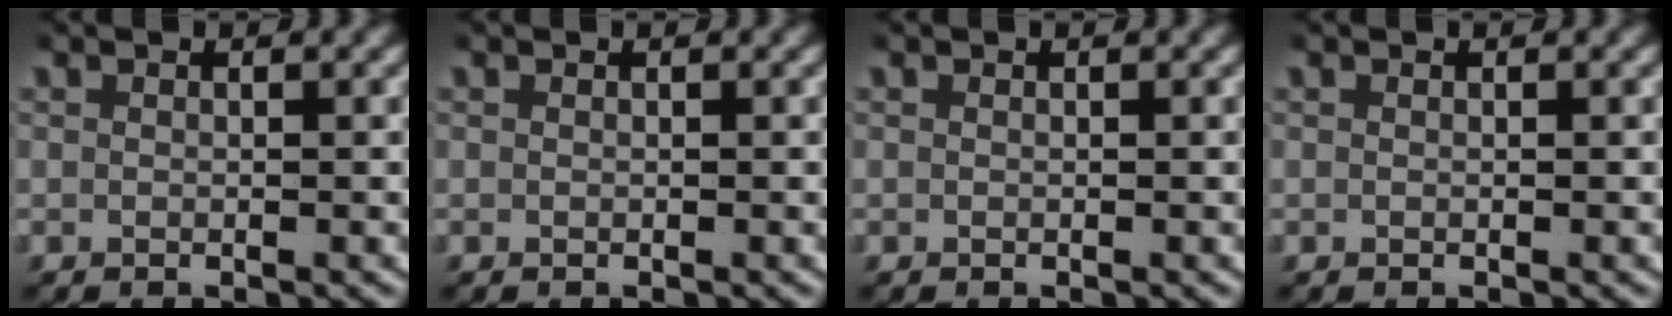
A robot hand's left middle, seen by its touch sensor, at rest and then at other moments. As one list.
[{"total": 0.0}, {"total": 0.0}, {"total": 0.0}]